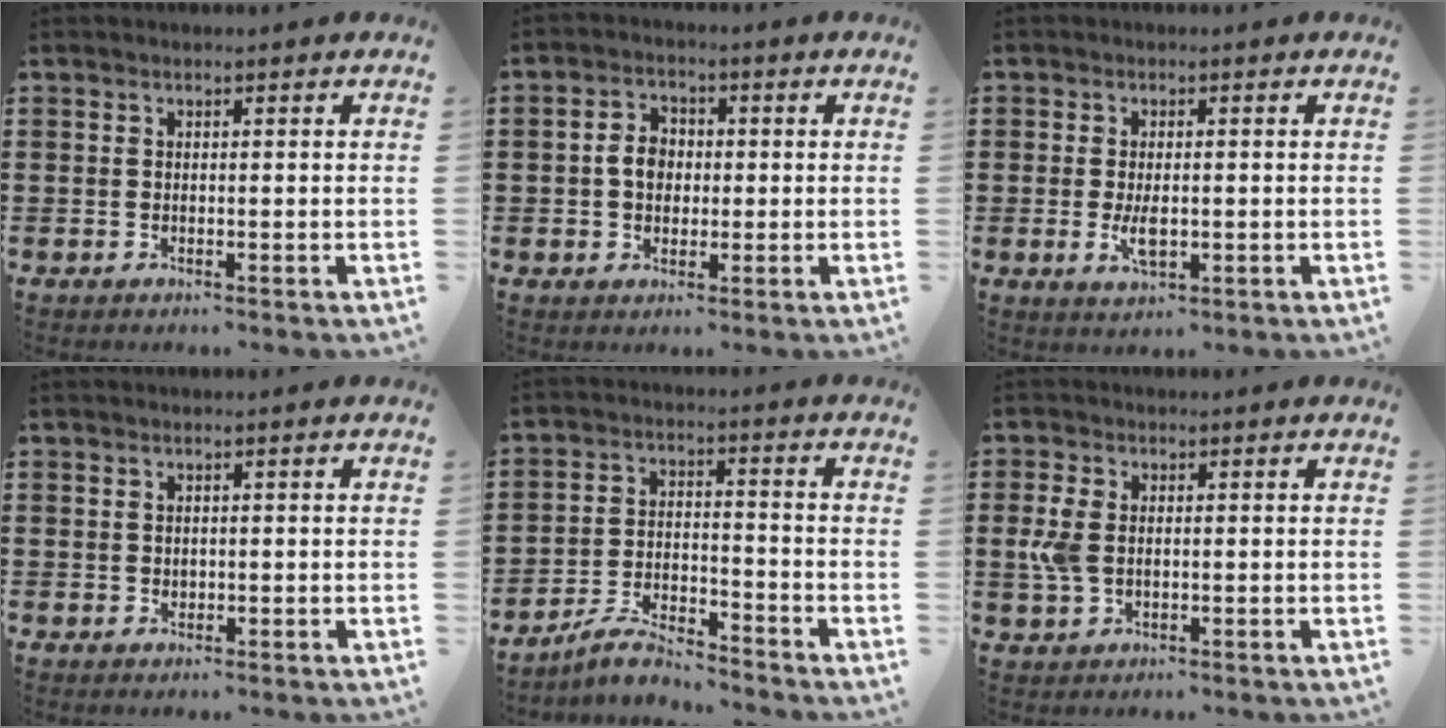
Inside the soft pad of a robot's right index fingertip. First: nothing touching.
{"total": 4.3, "force": [-0.2, 3.3, 2.7], "torque": [-0.067, 0.009, -0.009]}
{"total": 3.5, "force": [-0.4, 1.6, 3.0], "torque": [-0.071, -0.005, -0.010]}
{"total": 0.7, "force": [0.3, 0.6, 0.2], "torque": [-0.006, 0.004, 0.006]}
{"total": 5.3, "force": [-5.0, 0.7, 1.7], "torque": [-0.042, 0.005, -0.099]}
{"total": 3.7, "force": [0.0, 2.5, 2.7], "torque": [-0.081, -0.002, -0.008]}